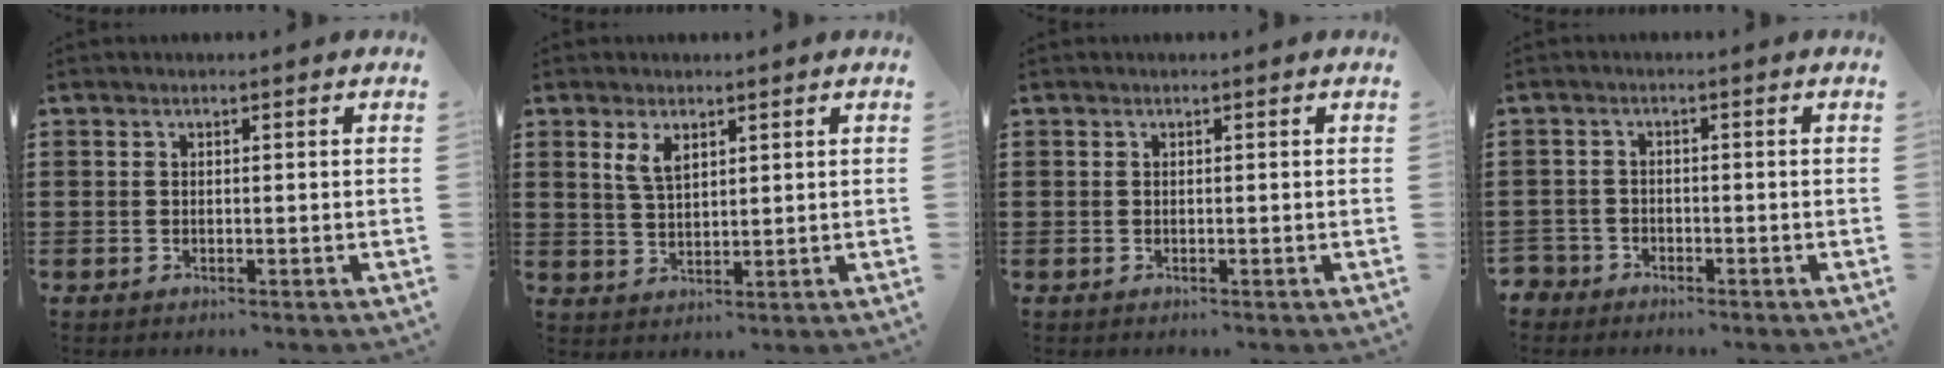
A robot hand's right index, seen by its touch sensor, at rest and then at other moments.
{"total": 3.5, "force": [1.9, 1.7, 2.3], "torque": [-0.052, 0.006, 0.034]}
{"total": 0.0}
{"total": 2.1, "force": [-1.8, 1.1, 0.0], "torque": [-0.014, -0.003, -0.044]}